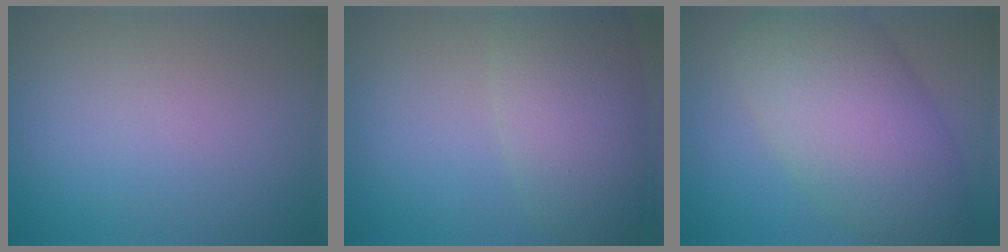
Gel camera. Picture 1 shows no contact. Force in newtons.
{"total": 6.8, "press": 6.7, "slide": 0.6}
{"total": 10.0, "press": 10.0, "slide": 0.2}